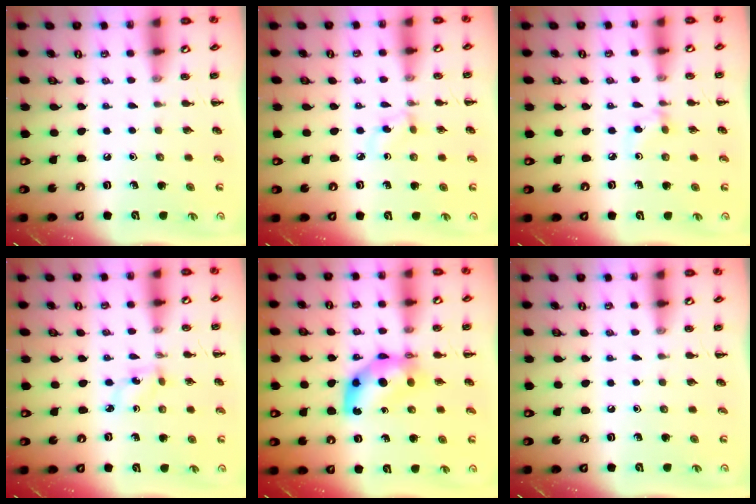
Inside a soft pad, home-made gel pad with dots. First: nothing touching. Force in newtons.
{"total": 2.9, "press": 2.6, "slide": 1.2}
{"total": 3.7, "press": 3.5, "slide": 1.4}
{"total": 2.7, "press": 2.6, "slide": 0.9}
{"total": 7.7, "press": 7.5, "slide": 1.4}
{"total": 0.0}